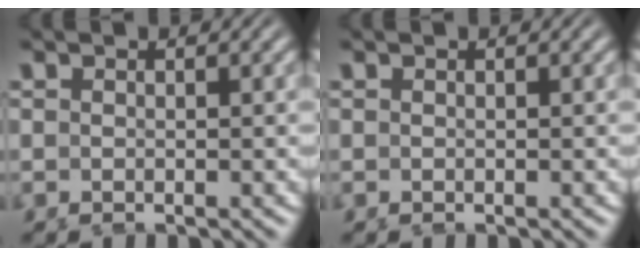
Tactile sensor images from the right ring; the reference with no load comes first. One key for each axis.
{"total": 0.0}